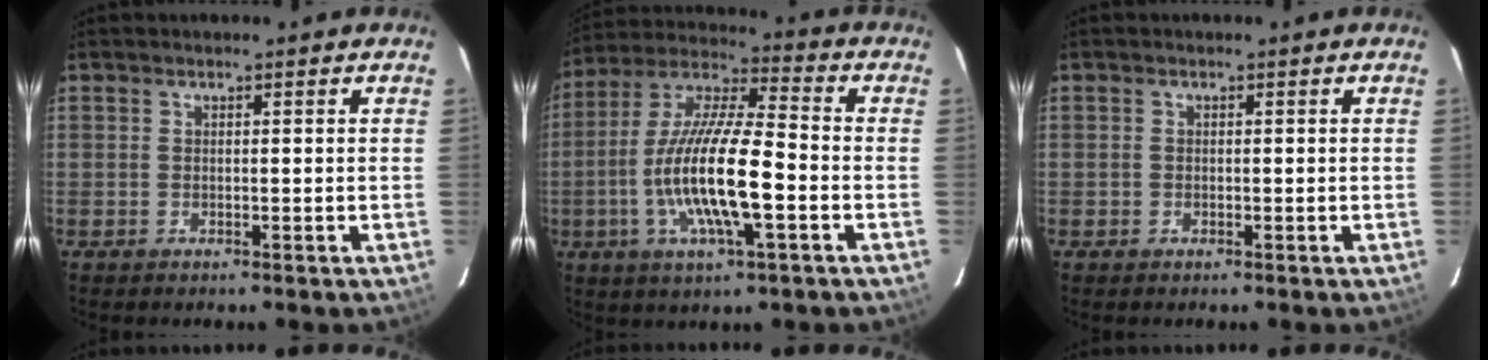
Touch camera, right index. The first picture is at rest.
{"total": 17.1, "force": [-4.2, 3.5, 16.2], "torque": [-0.317, -0.007, -0.085]}
{"total": 0.5, "force": [-0.2, 0.5, 0.1], "torque": [0.001, 0.000, -0.004]}